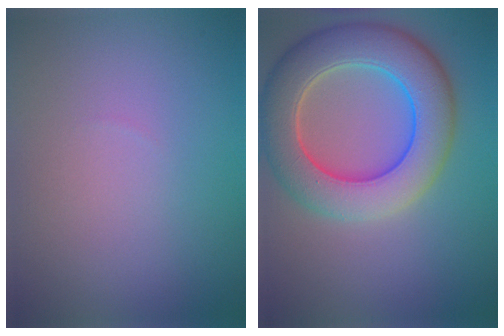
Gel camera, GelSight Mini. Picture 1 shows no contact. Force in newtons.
{"total": 9.3, "press": 9.3, "slide": 0.8}